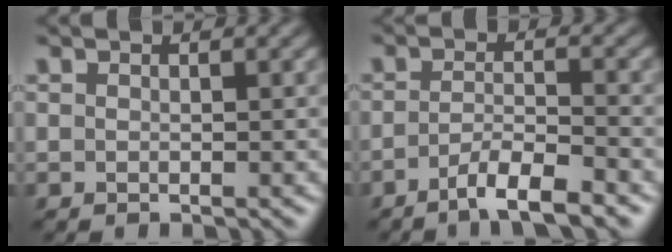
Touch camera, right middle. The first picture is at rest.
{"total": 4.3, "force": [-2.8, 0.8, 3.2], "torque": [-0.051, 0.000, -0.055]}